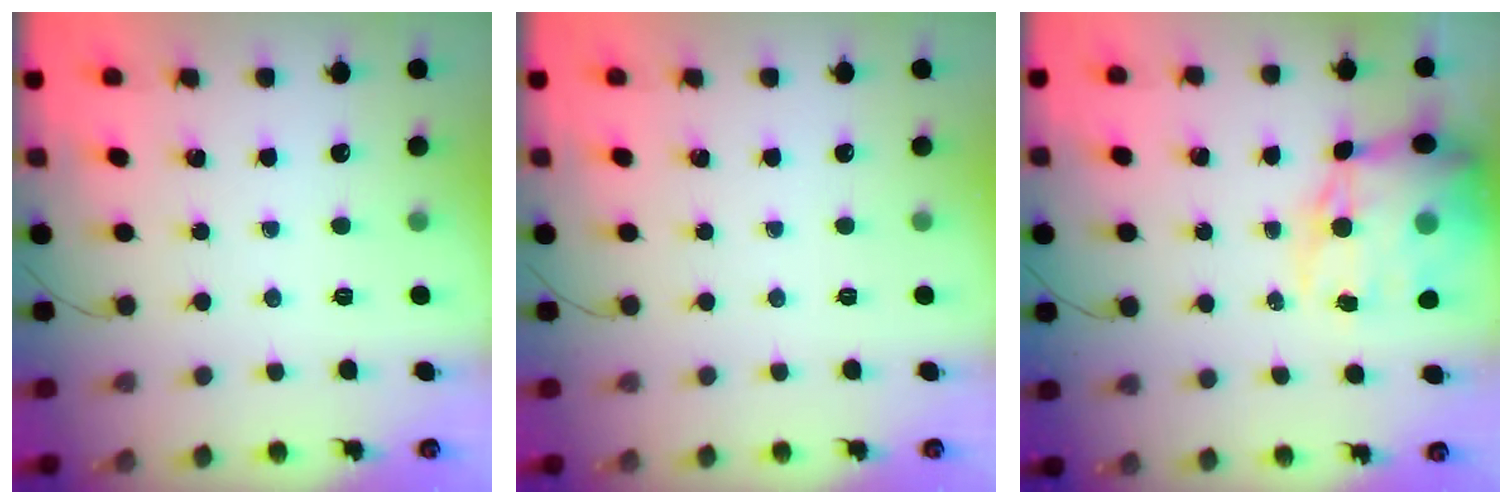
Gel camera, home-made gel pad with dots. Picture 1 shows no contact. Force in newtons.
{"total": 0.0}
{"total": 20.0, "press": 19.6, "slide": 4.3}